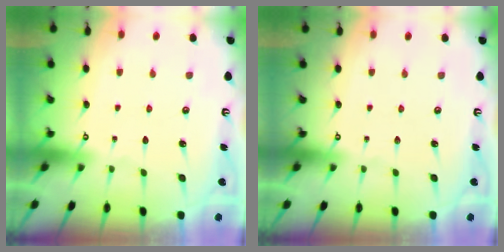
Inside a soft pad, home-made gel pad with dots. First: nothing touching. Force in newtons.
{"total": 0.0}